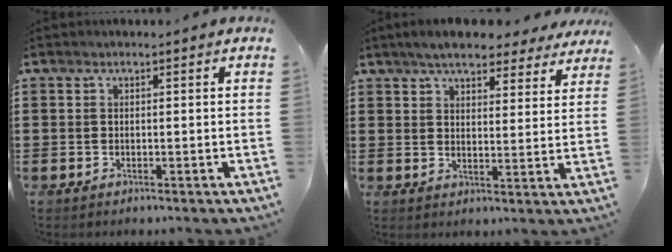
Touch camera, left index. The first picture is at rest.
{"total": 5.8, "force": [5.2, 1.3, 2.3], "torque": [-0.056, -0.012, 0.093]}